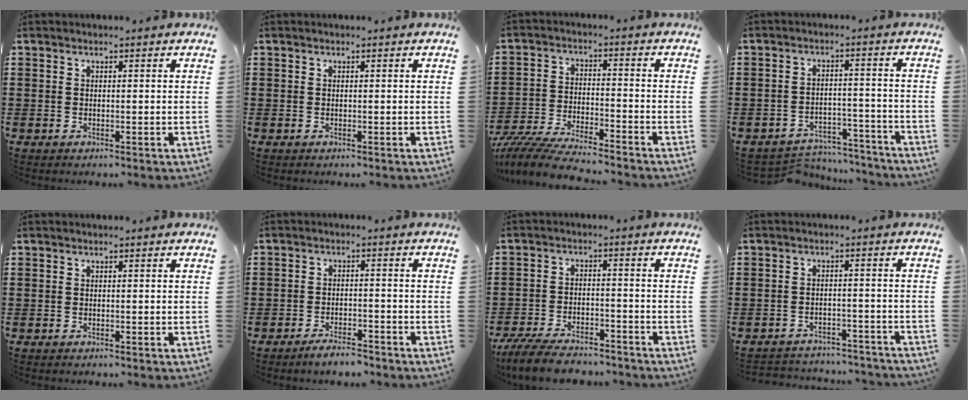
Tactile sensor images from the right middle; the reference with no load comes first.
{"total": 0.0}
{"total": 7.0, "force": [-6.7, 0.4, 2.2], "torque": [-0.055, -0.002, -0.134]}
{"total": 4.7, "force": [-4.6, 0.8, 0.3], "torque": [-0.007, 0.008, -0.096]}
{"total": 0.0}
{"total": 3.3, "force": [-3.2, 0.5, 0.5], "torque": [-0.013, 0.005, -0.065]}
{"total": 7.0, "force": [-6.4, 1.4, 2.5], "torque": [-0.051, 0.007, -0.123]}
{"total": 3.2, "force": [-3.2, 0.3, 0.1], "torque": [-0.006, 0.002, -0.070]}